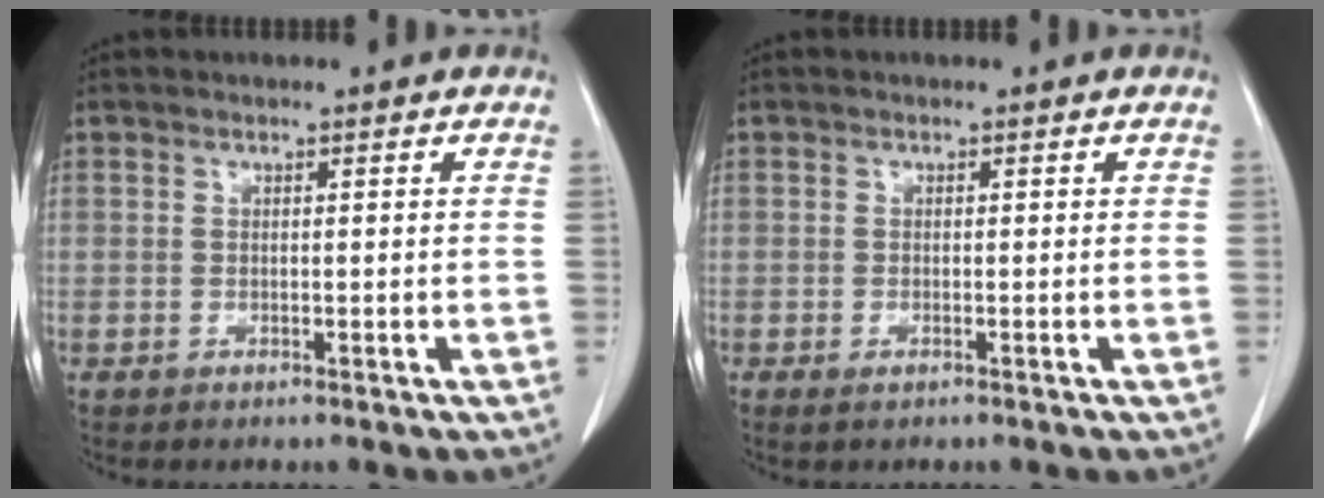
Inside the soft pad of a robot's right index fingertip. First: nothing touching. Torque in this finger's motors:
{"motor_torque": [0.12, -0.10, -0.03, 0.00]}